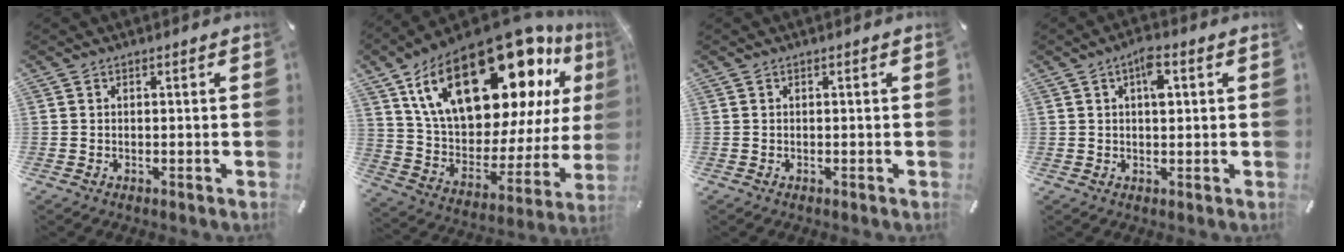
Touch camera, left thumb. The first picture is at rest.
{"total": 29.3, "force": [15.5, 14.0, 20.5], "torque": [-0.387, -0.104, 0.266]}
{"total": 0.0}
{"total": 4.7, "force": [1.3, 2.0, 4.0], "torque": [-0.061, -0.001, 0.015]}